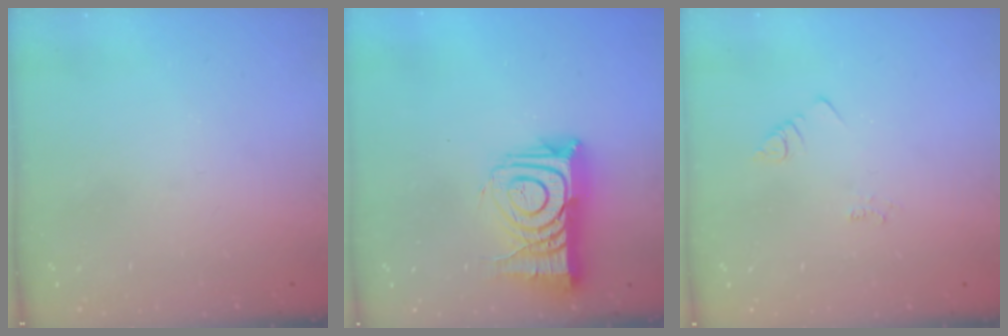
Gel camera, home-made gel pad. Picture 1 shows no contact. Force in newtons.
{"total": 14.4, "press": 14.4, "slide": 1.1}
{"total": 2.2, "press": 2.1, "slide": 0.4}